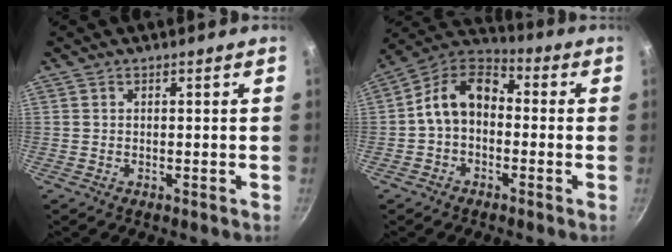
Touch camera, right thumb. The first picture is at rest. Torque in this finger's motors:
{"motor_torque": [1.14, 2.61, 1.23, -0.27, 0.08]}